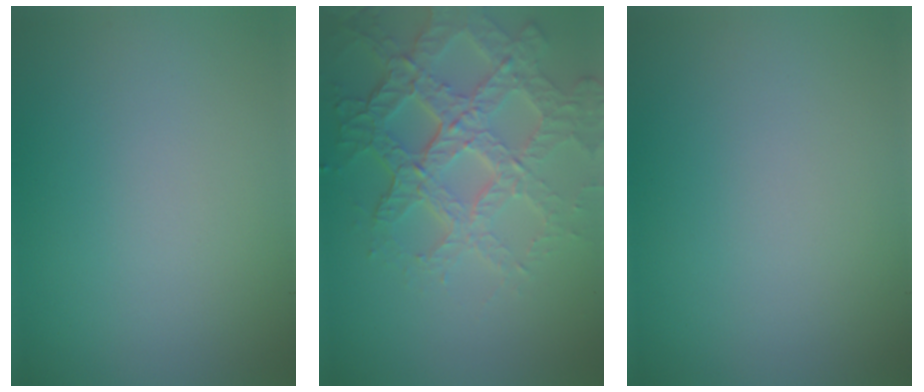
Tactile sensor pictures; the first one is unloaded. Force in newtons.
{"total": 7.4, "press": 5.3, "slide": 5.2}
{"total": 0.0}